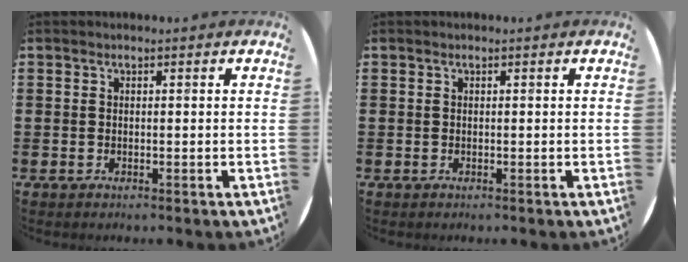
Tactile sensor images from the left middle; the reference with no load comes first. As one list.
[{"total": 0.0}]